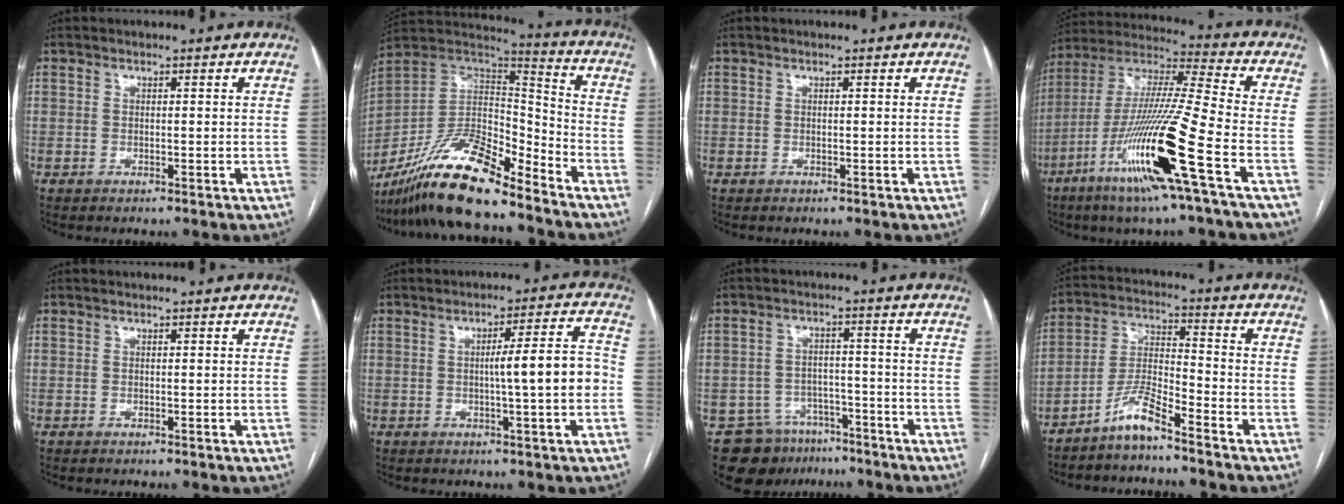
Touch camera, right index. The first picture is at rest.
{"total": 18.7, "force": [-14.7, 3.8, 10.8], "torque": [-0.211, 0.003, -0.274]}
{"total": 0.0}
{"total": 20.0, "force": [-8.5, -0.8, 18.1], "torque": [-0.380, -0.035, -0.169]}
{"total": 0.0}
{"total": 7.9, "force": [-0.9, 0.0, 7.8], "torque": [-0.110, 0.014, -0.014]}
{"total": 9.5, "force": [-6.8, 6.4, 1.5], "torque": [-0.022, 0.024, -0.097]}
{"total": 6.7, "force": [-5.4, 0.3, 4.0], "torque": [-0.090, -0.008, -0.110]}